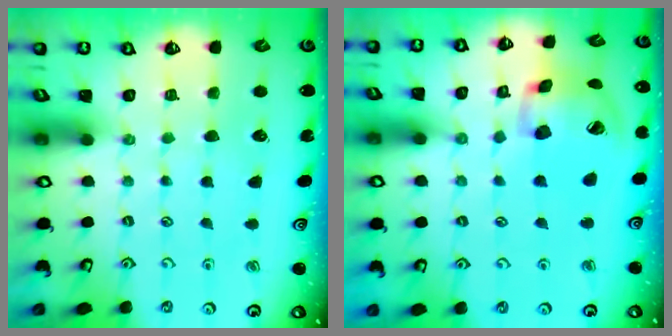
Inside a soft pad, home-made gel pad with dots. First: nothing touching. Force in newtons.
{"total": 15.4, "press": 15.2, "slide": 2.2}